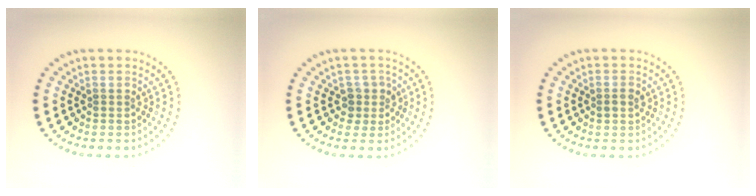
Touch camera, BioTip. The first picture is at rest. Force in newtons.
{"total": 1.8, "press": 1.5, "slide": 1.0}
{"total": 1.0, "press": 1.0, "slide": 0.1}